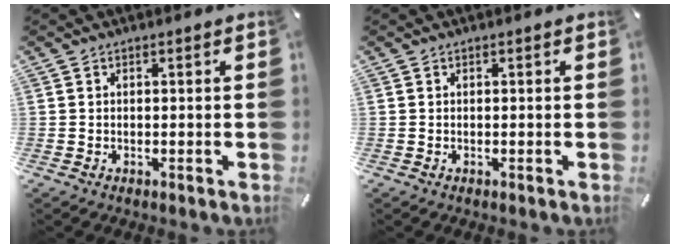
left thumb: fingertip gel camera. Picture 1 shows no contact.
{"total": 0.0}